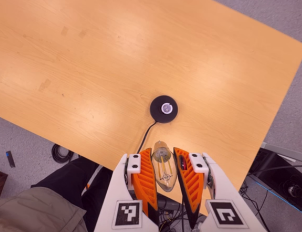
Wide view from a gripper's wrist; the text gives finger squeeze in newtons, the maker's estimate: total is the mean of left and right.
{"total": 18.7, "left": 20.3, "right": 17.1}